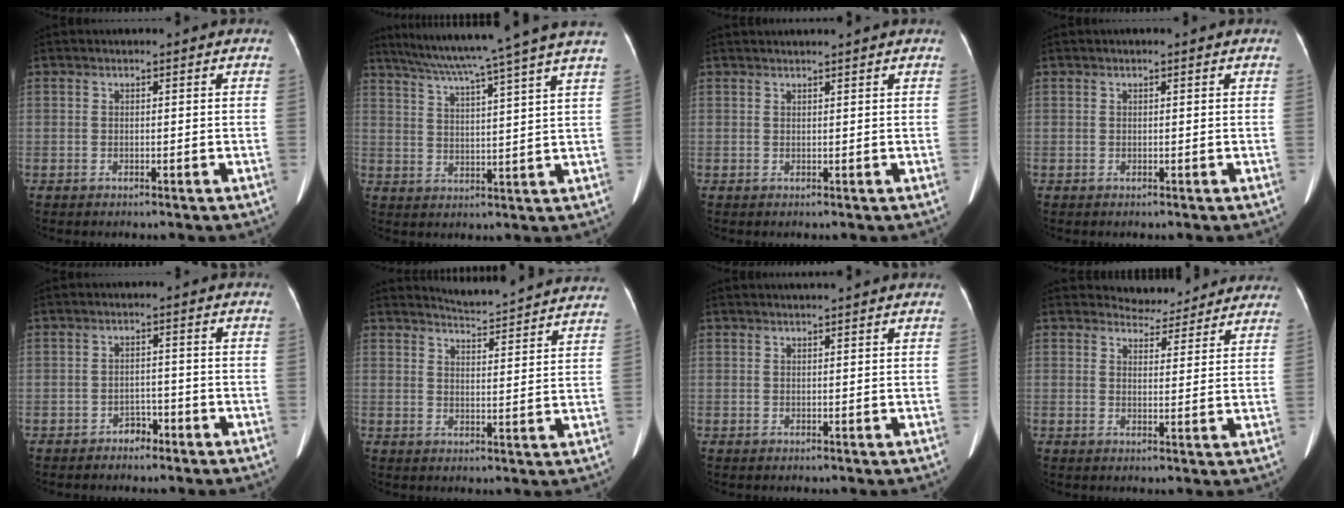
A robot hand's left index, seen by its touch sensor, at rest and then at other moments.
{"total": 17.8, "force": [14.7, -2.3, 9.9], "torque": [-0.169, -0.004, 0.199]}
{"total": 3.6, "force": [3.2, -0.7, 1.4], "torque": [-0.013, 0.025, 0.041]}
{"total": 0.0}
{"total": 2.3, "force": [-1.9, 1.2, 0.6], "torque": [-0.010, 0.002, -0.030]}
{"total": 15.3, "force": [15.0, 0.6, 3.2], "torque": [-0.044, -0.039, 0.172]}
{"total": 2.8, "force": [2.5, -0.3, 1.3], "torque": [-0.014, 0.019, 0.031]}
{"total": 7.2, "force": [6.8, 2.2, -0.2], "torque": [0.015, 0.003, 0.073]}